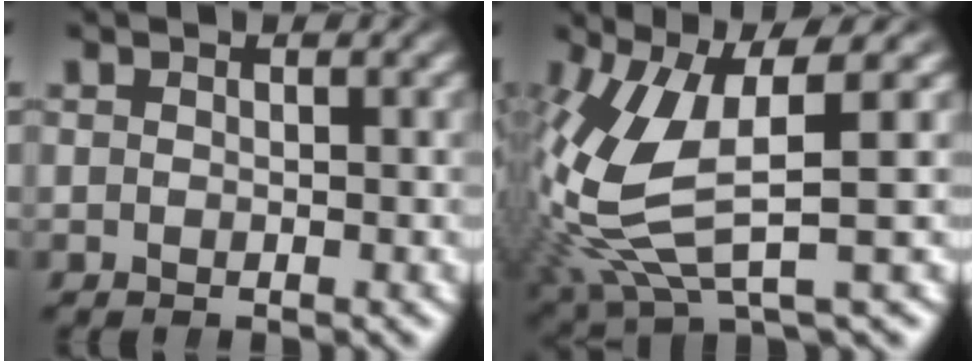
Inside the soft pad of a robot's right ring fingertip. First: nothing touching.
{"total": 7.6, "force": [0.8, 3.5, 6.7], "torque": [-0.149, -0.012, 0.025]}